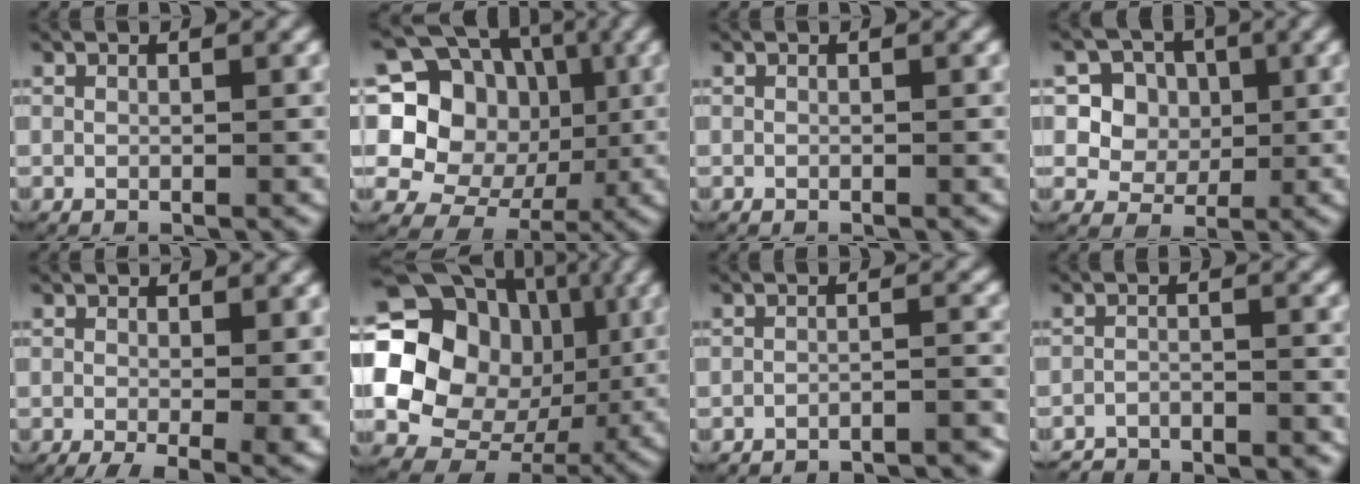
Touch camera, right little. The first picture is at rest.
{"total": 16.8, "force": [0.0, 14.9, 7.8], "torque": [-0.186, -0.040, 0.003]}
{"total": 0.0}
{"total": 6.6, "force": [0.0, 6.3, 2.1], "torque": [-0.055, -0.013, -0.002]}
{"total": 4.8, "force": [-2.1, 1.6, 4.0], "torque": [-0.048, -0.023, -0.022]}
{"total": 19.8, "force": [0.1, 17.2, 9.9], "torque": [-0.220, -0.047, 0.006]}
{"total": 6.5, "force": [-6.2, 1.2, 1.2], "torque": [-0.009, -0.012, -0.099]}
{"total": 4.1, "force": [-4.0, 1.0, 0.3], "torque": [-0.007, -0.014, -0.070]}